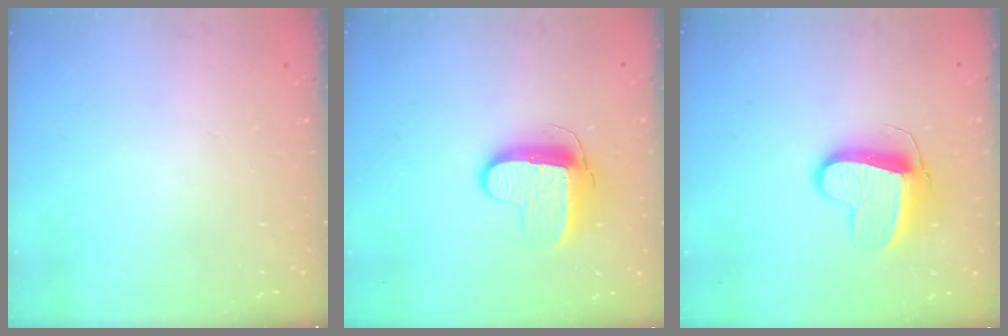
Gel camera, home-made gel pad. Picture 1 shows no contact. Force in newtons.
{"total": 10.2, "press": 10.1, "slide": 0.8}
{"total": 10.7, "press": 10.7, "slide": 0.5}